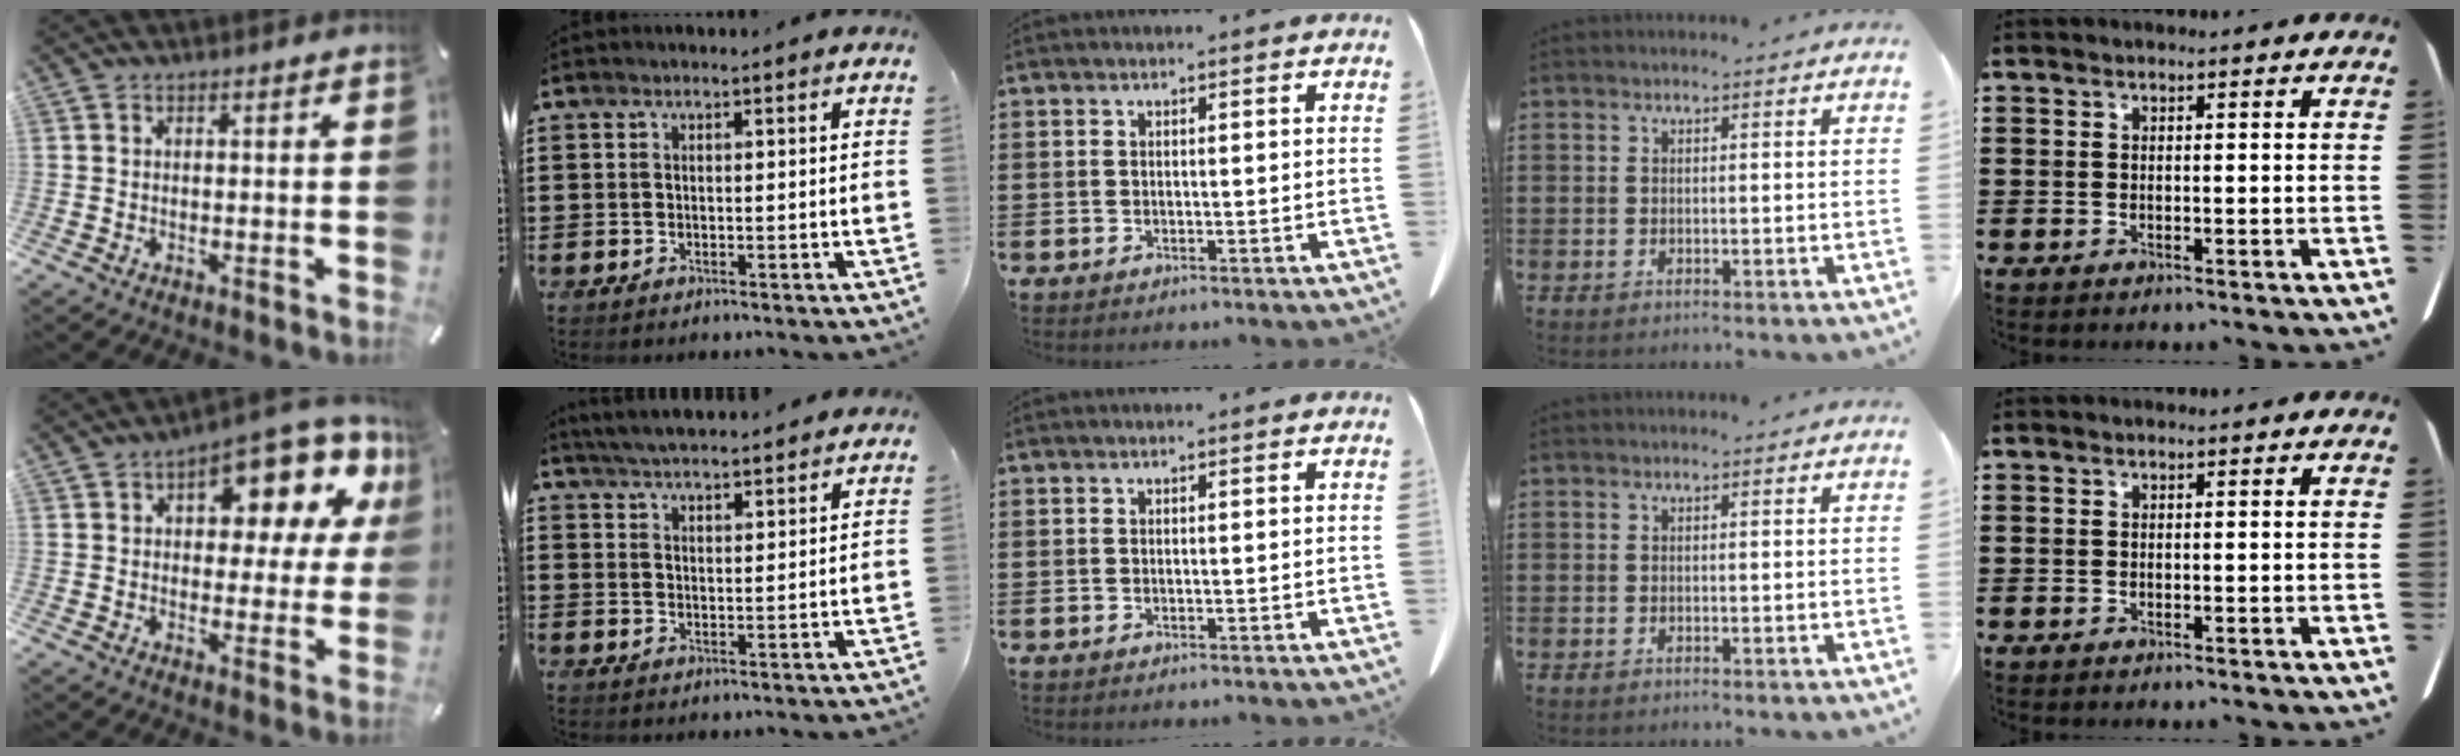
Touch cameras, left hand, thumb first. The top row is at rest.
{"thumb": {"total": 13.8, "force": [7.5, 6.4, 9.6], "torque": [-0.122, -0.059, 0.123]}, "index": {"total": 4.4, "force": [4.3, -0.3, 0.6], "torque": [-0.025, -0.017, 0.078]}}